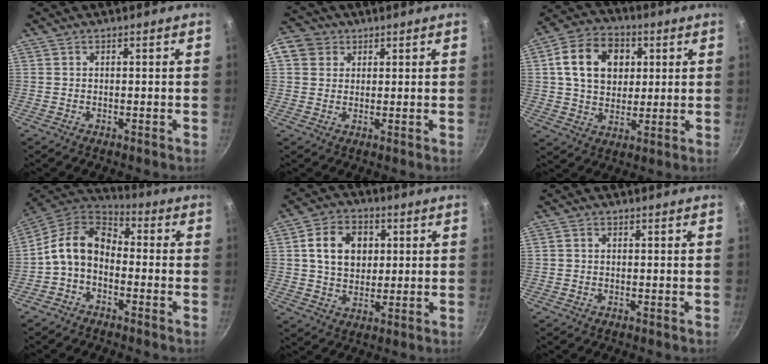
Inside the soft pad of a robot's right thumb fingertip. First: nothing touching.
{"total": 8.1, "force": [2.9, 6.9, 3.2], "torque": [-0.049, 0.010, 0.042]}
{"total": 14.1, "force": [3.4, 10.8, 8.4], "torque": [-0.124, 0.007, 0.050]}
{"total": 11.2, "force": [-2.0, 7.9, 7.7], "torque": [-0.129, 0.050, -0.059]}
{"total": 10.8, "force": [2.3, 8.3, 6.5], "torque": [-0.089, 0.004, 0.035]}
{"total": 0.9, "force": [0.0, 0.8, 0.4], "torque": [-0.007, 0.005, -0.001]}